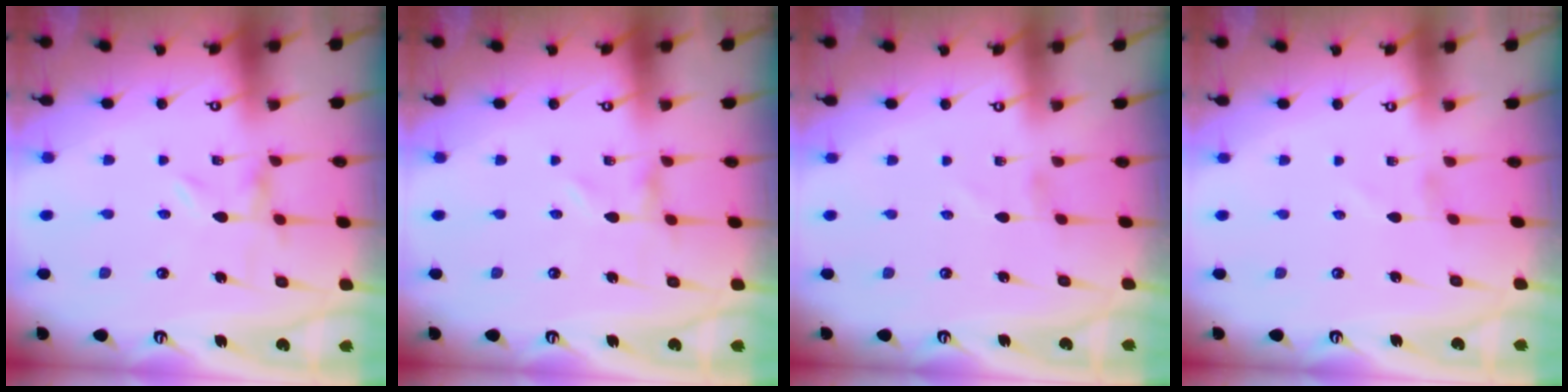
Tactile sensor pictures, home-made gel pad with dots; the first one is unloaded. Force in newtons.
{"total": 0.0}
{"total": 1.4, "press": 1.4, "slide": 0.2}
{"total": 1.4, "press": 1.4, "slide": 0.2}